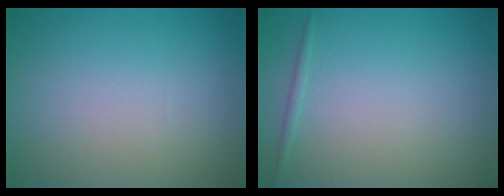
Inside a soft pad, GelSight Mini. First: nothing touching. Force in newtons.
{"total": 0.6, "press": 0.6, "slide": 0.1}